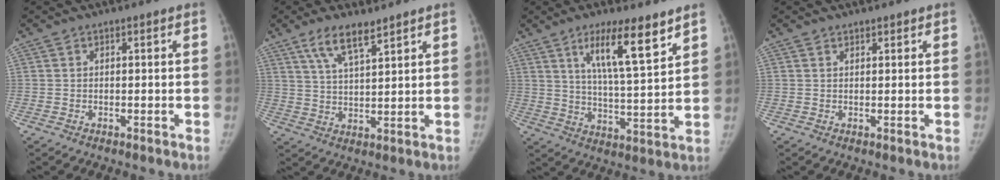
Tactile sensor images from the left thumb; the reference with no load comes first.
{"total": 7.1, "force": [5.0, 1.8, 4.7], "torque": [-0.084, -0.024, 0.099]}
{"total": 12.4, "force": [7.6, 2.3, 9.6], "torque": [-0.149, -0.046, 0.131]}
{"total": 1.0, "force": [0.9, 0.4, 0.2], "torque": [0.002, -0.006, 0.013]}